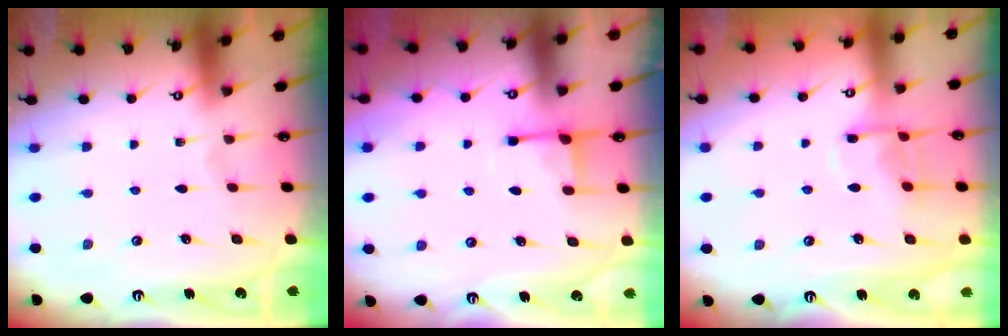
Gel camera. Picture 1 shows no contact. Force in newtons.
{"total": 3.7, "press": 3.6, "slide": 0.8}
{"total": 8.9, "press": 8.9, "slide": 0.8}